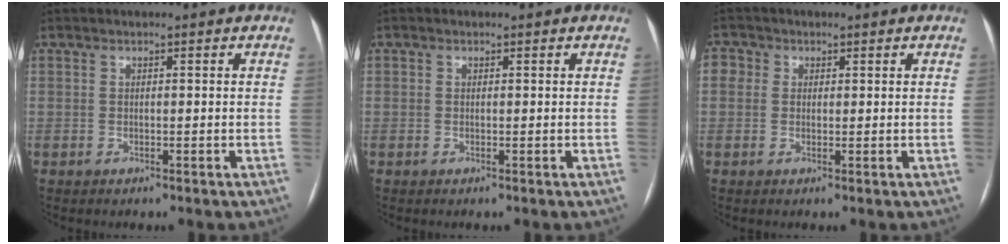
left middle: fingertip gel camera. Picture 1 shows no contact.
{"total": 2.4, "force": [-1.6, -1.5, -0.8], "torque": [0.015, -0.010, -0.020]}
{"total": 1.2, "force": [-1.1, 0.6, 0.0], "torque": [0.001, 0.002, -0.010]}